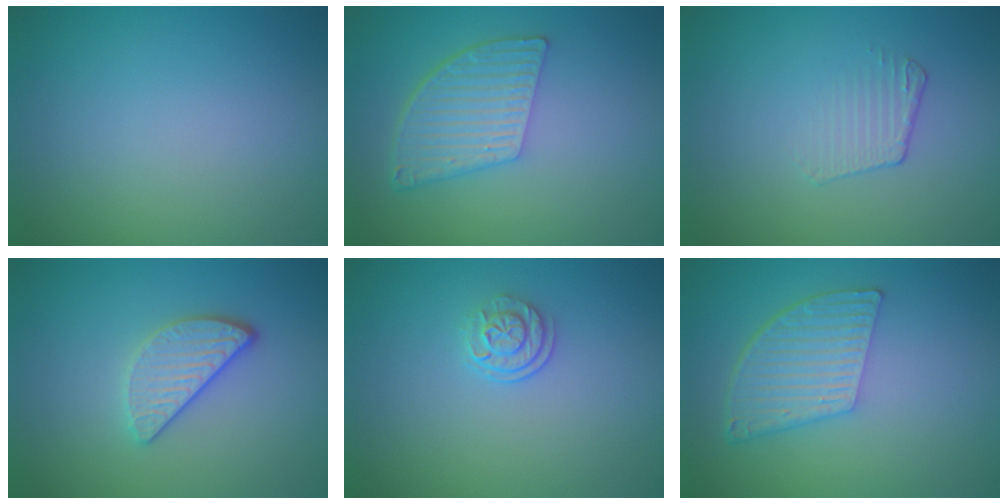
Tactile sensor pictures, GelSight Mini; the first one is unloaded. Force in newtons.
{"total": 5.3, "press": 3.9, "slide": 3.7}
{"total": 1.5, "press": 0.7, "slide": 1.4}
{"total": 3.2, "press": 2.7, "slide": 1.8}
{"total": 2.2, "press": 1.7, "slide": 1.4}
{"total": 5.4, "press": 3.9, "slide": 3.7}